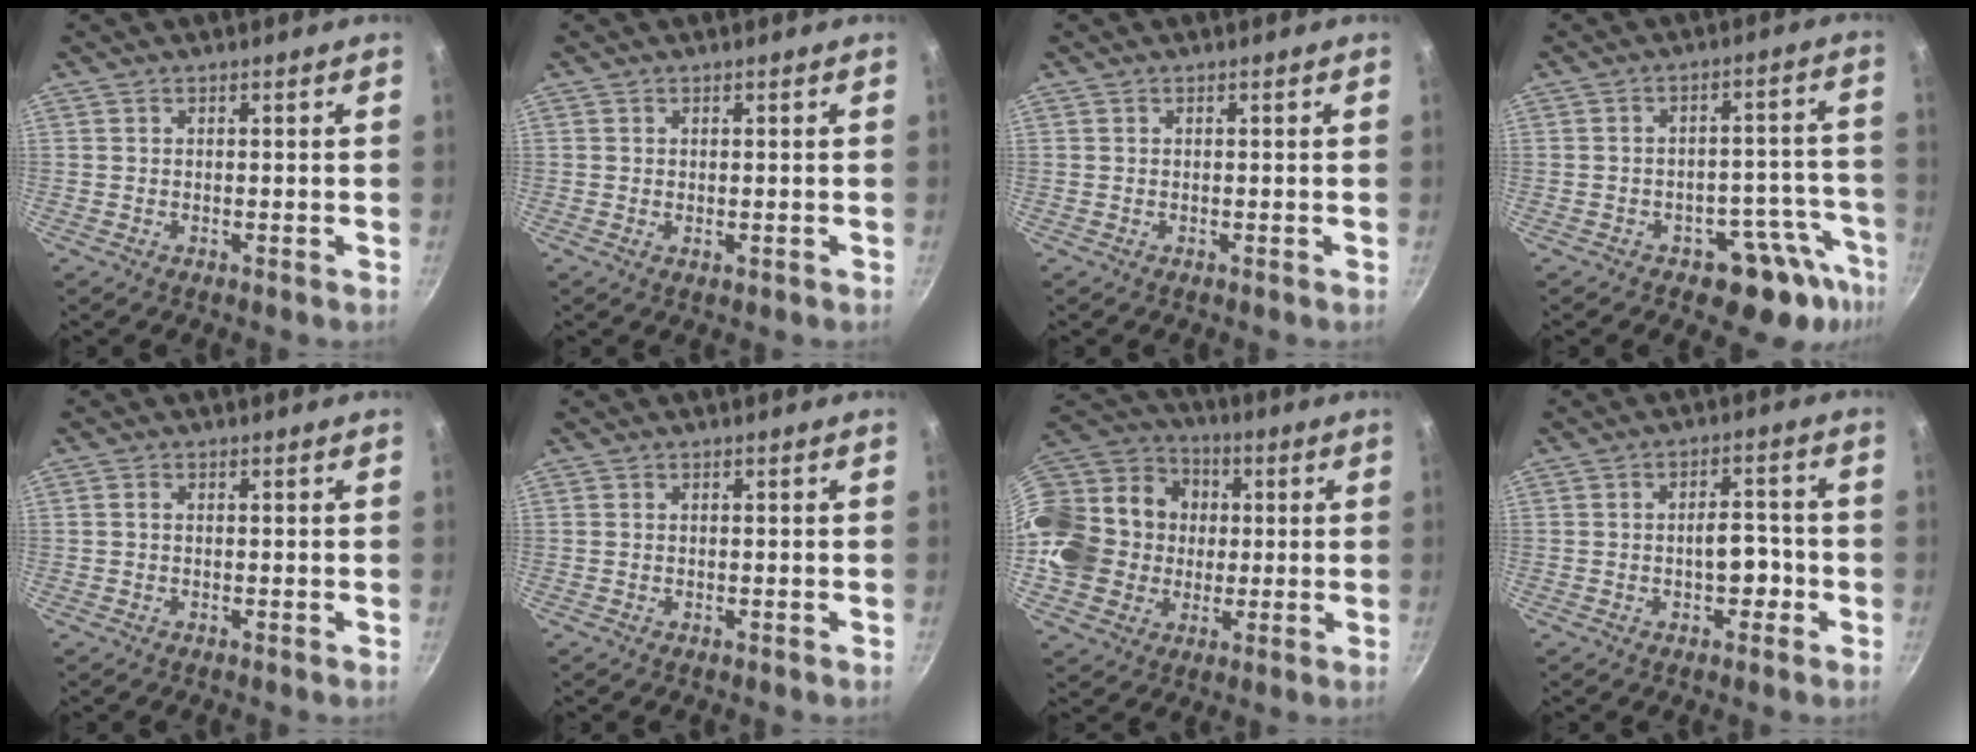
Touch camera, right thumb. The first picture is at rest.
{"total": 0.5, "force": [0.1, 0.3, 0.5], "torque": [-0.006, -0.003, 0.000]}
{"total": 0.0}
{"total": 11.1, "force": [-6.8, 6.5, 5.9], "torque": [0.000, 0.063, -0.076]}
{"total": 0.8, "force": [0.0, 0.6, 0.5], "torque": [-0.009, 0.004, -0.001]}
{"total": 0.0}
{"total": 23.7, "force": [0.6, 20.6, 11.7], "torque": [-0.223, 0.042, 0.019]}
{"total": 5.7, "force": [-1.6, 3.2, 4.4], "torque": [-0.038, 0.019, -0.024]}